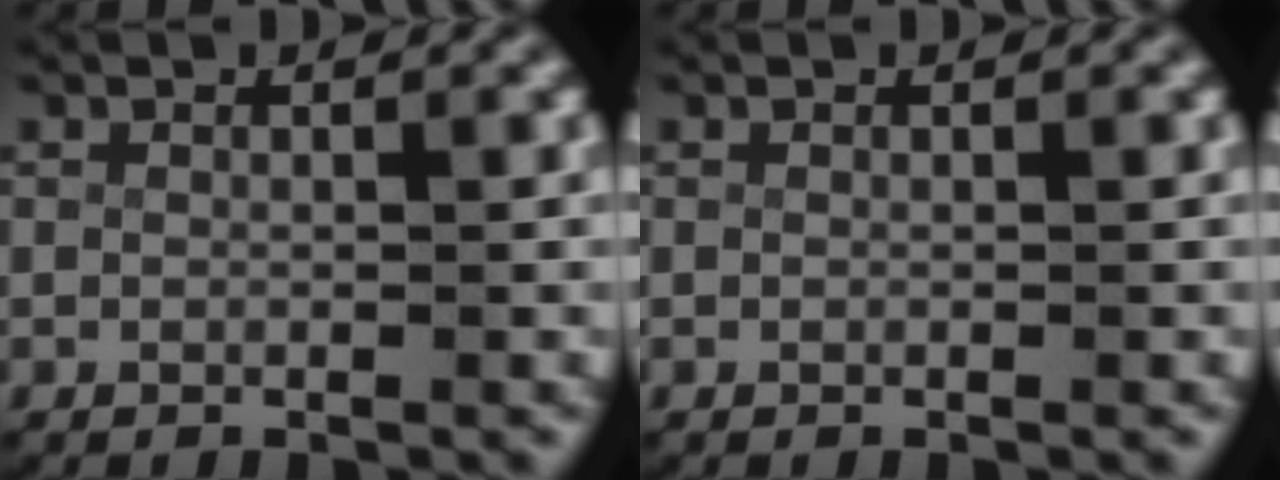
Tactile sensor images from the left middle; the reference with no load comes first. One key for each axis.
{"total": 0.0}